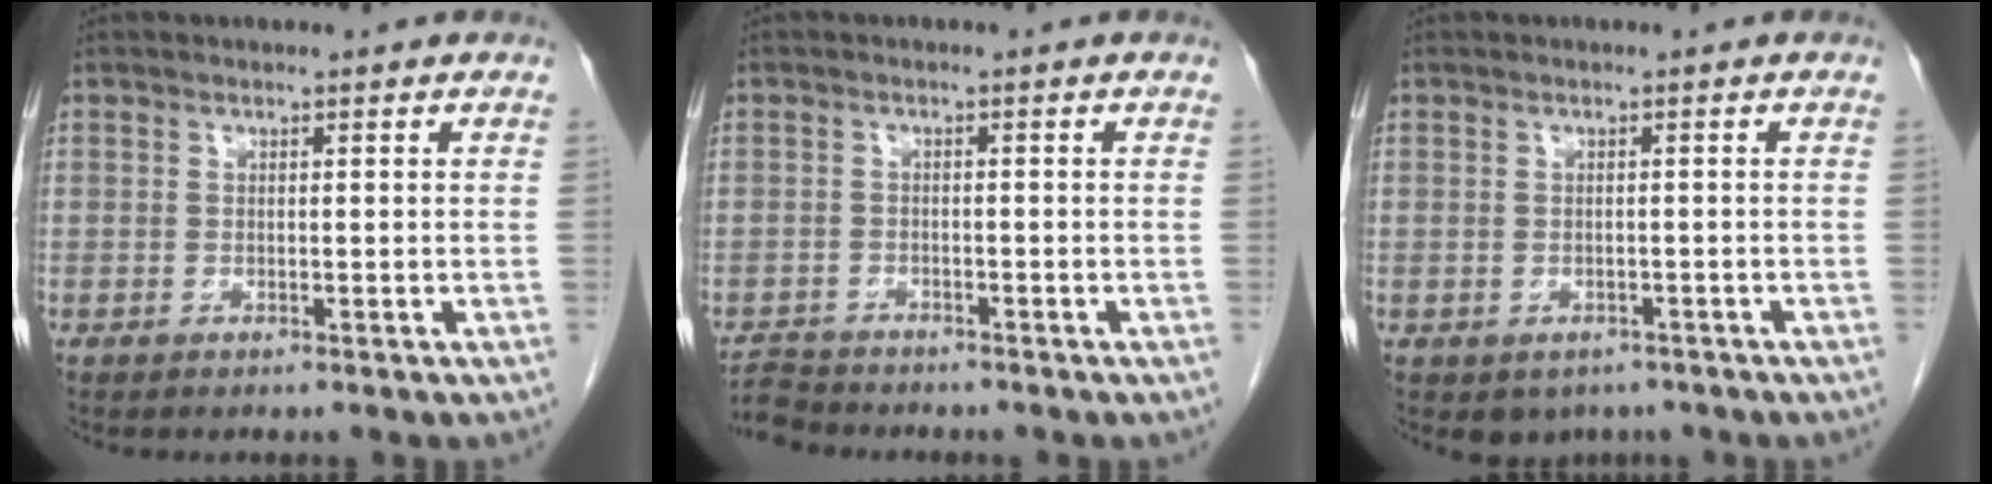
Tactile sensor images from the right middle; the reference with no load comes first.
{"total": 4.0, "force": [-3.9, 0.6, -0.2], "torque": [0.004, -0.013, -0.072]}
{"total": 3.2, "force": [-2.3, 2.2, 0.9], "torque": [-0.006, 0.004, -0.023]}